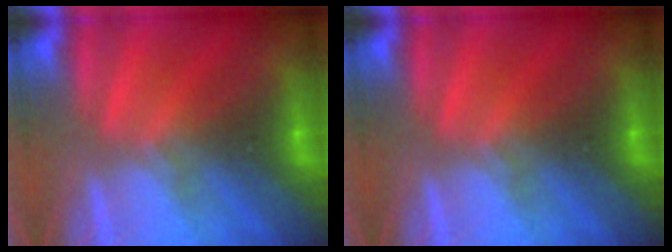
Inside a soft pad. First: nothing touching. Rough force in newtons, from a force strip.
{"total": 0.0}